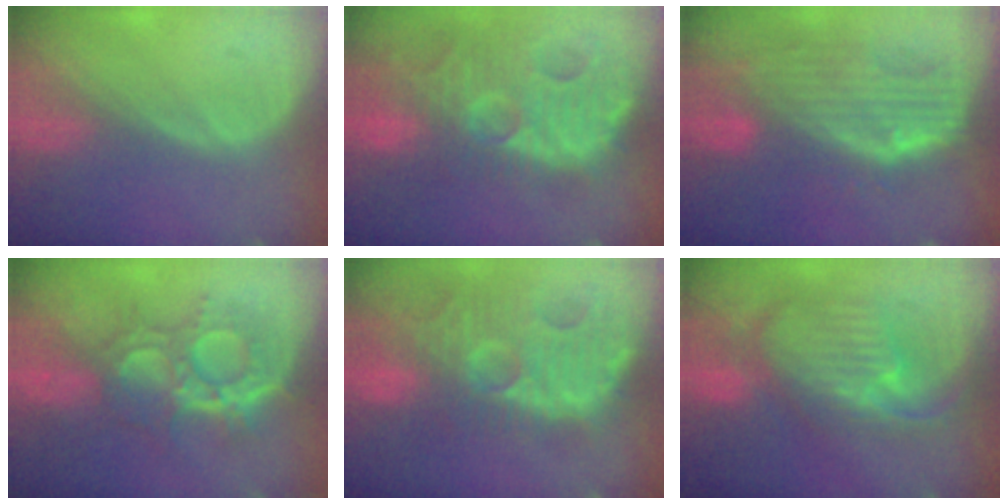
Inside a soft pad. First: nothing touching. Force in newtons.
{"total": 14.6, "press": 12.5, "slide": 7.5}
{"total": 10.5, "press": 9.1, "slide": 5.3}
{"total": 9.4, "press": 9.4, "slide": 0.6}
{"total": 14.2, "press": 12.5, "slide": 6.8}
{"total": 10.8, "press": 9.6, "slide": 5.0}